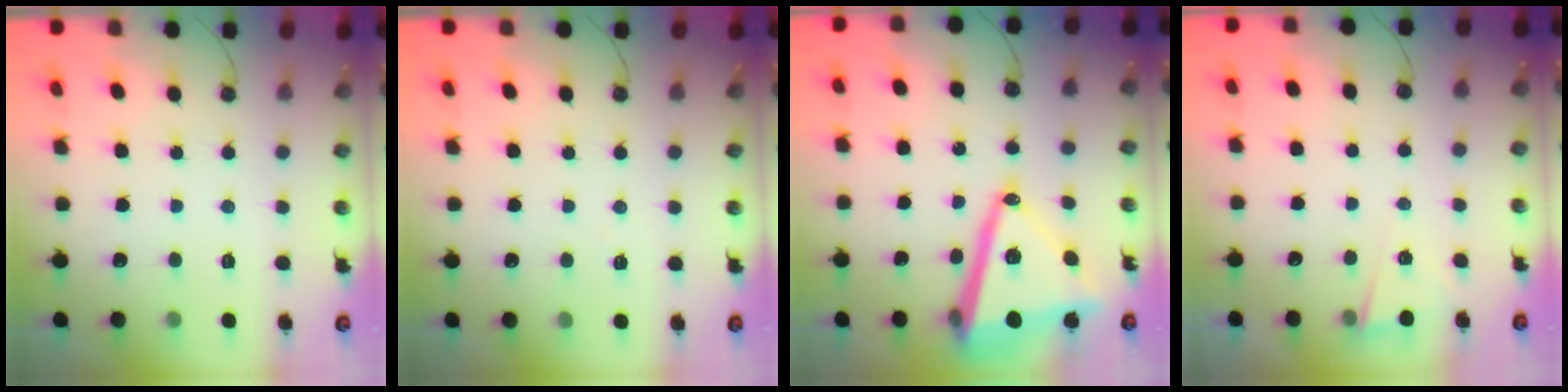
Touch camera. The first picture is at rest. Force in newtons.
{"total": 5.1, "press": 2.6, "slide": 4.4}
{"total": 20.5, "press": 20.4, "slide": 1.9}
{"total": 2.8, "press": 2.3, "slide": 1.6}